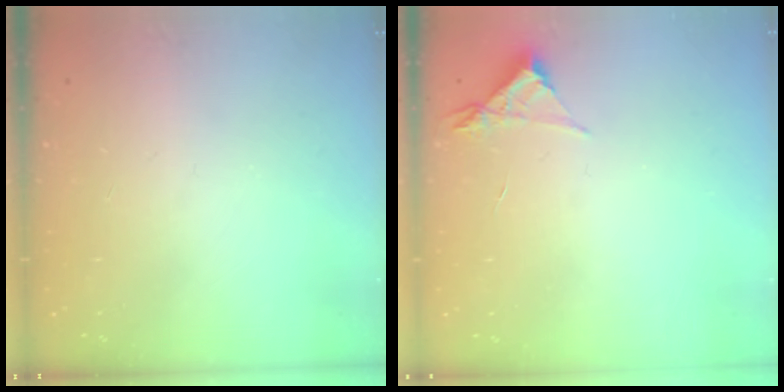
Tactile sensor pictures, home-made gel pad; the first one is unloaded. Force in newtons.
{"total": 3.5, "press": 3.5, "slide": 0.4}